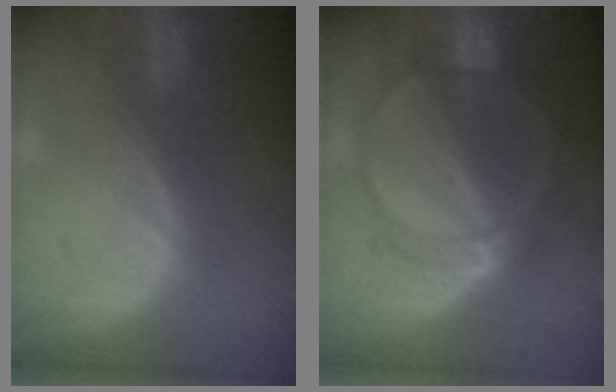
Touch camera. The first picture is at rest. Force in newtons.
{"total": 7.2, "press": 6.4, "slide": 3.3}